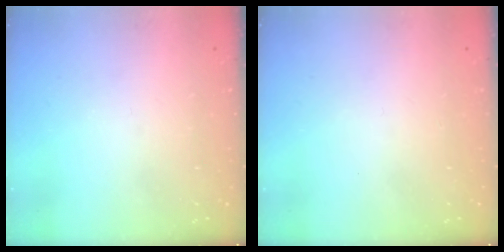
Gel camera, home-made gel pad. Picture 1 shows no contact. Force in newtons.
{"total": 1.5, "press": 1.5, "slide": 0.1}